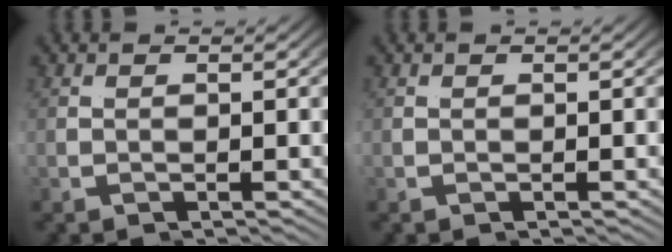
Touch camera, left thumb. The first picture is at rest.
{"total": 0.0}